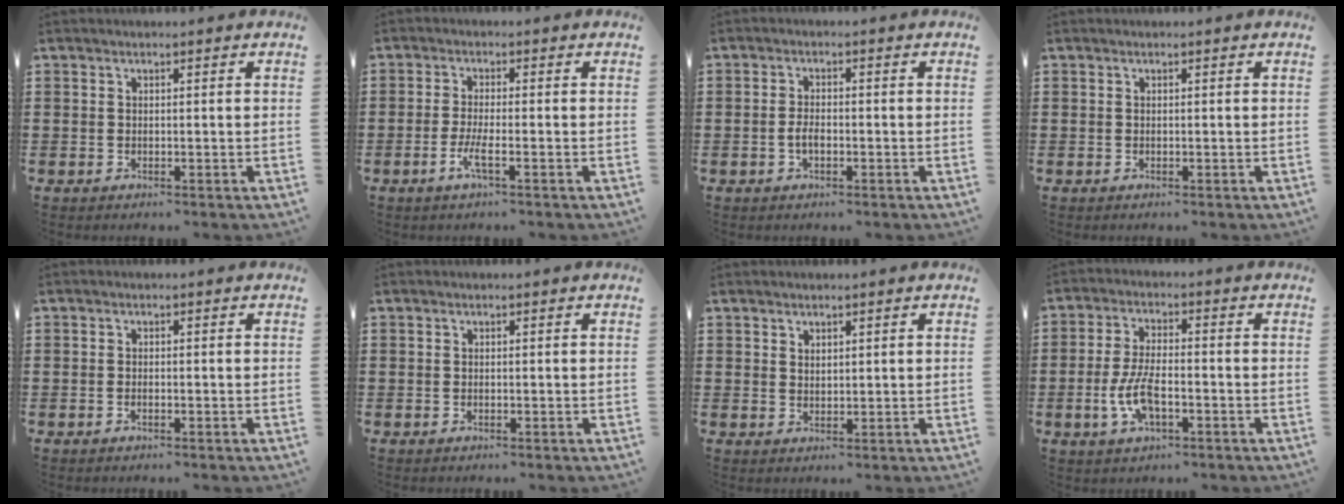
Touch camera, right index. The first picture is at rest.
{"total": 3.4, "force": [-1.7, 0.3, 3.0], "torque": [-0.062, -0.005, -0.036]}
{"total": 2.2, "force": [-0.7, 1.1, 1.8], "torque": [-0.043, 0.001, -0.016]}
{"total": 0.0}
{"total": 0.5, "force": [-0.4, 0.1, 0.3], "torque": [-0.007, -0.003, -0.007]}
{"total": 0.0}
{"total": 1.4, "force": [1.3, 0.7, 0.1], "torque": [-0.002, 0.001, 0.025]}
{"total": 7.1, "force": [-2.2, 2.8, 6.1], "torque": [-0.142, -0.007, -0.046]}